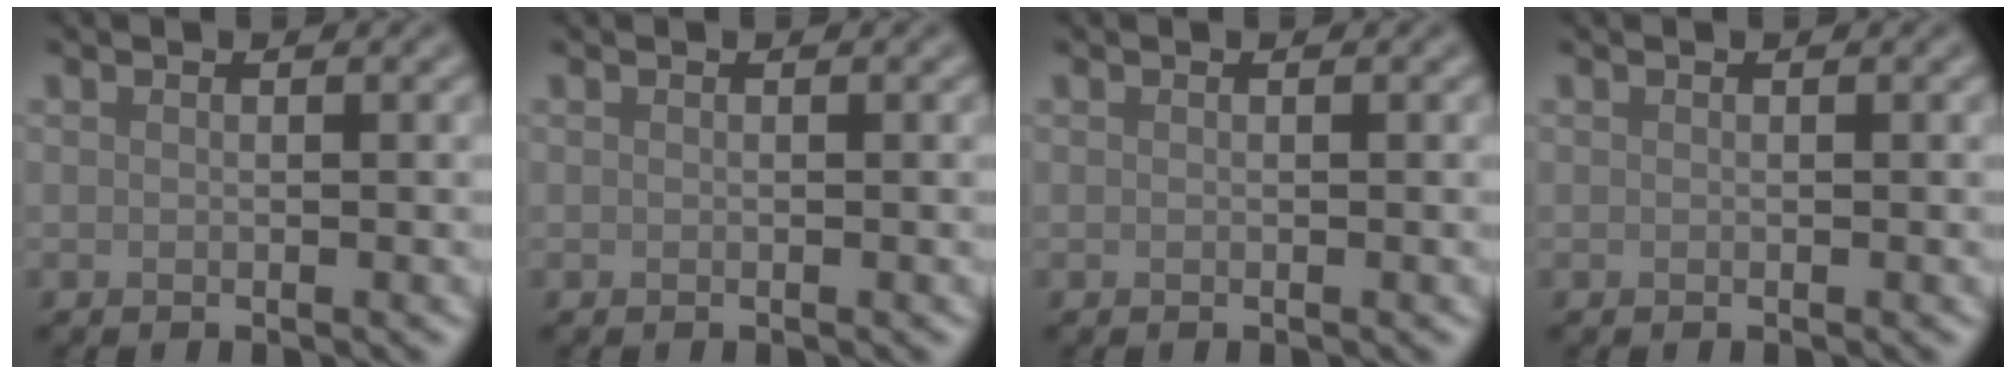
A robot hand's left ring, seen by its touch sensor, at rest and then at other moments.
{"total": 0.0}
{"total": 0.0}
{"total": 0.0}